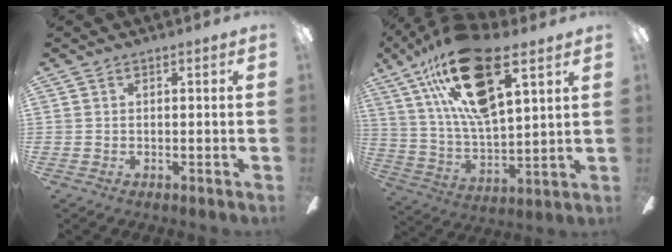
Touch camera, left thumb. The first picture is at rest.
{"total": 23.8, "force": [13.4, 8.7, 17.6], "torque": [-0.346, -0.051, 0.222]}